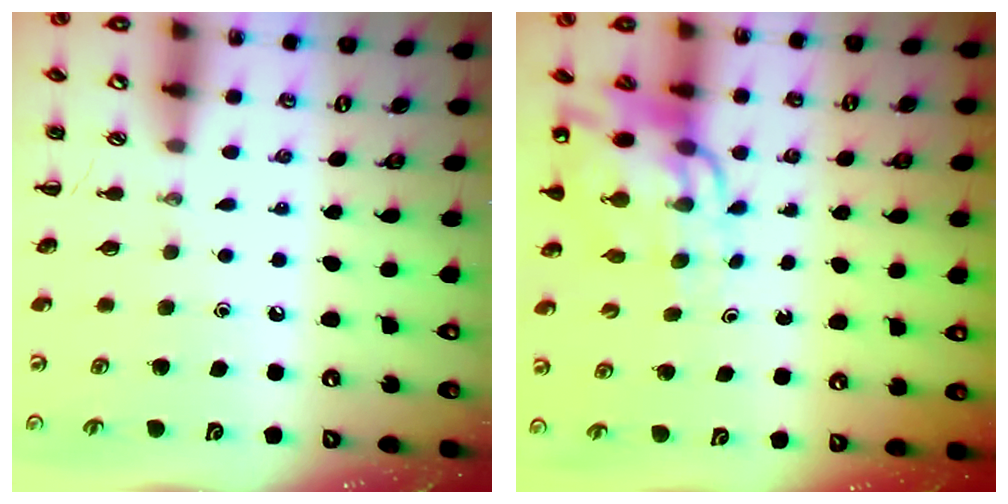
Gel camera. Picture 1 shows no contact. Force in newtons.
{"total": 11.7, "press": 11.2, "slide": 3.6}